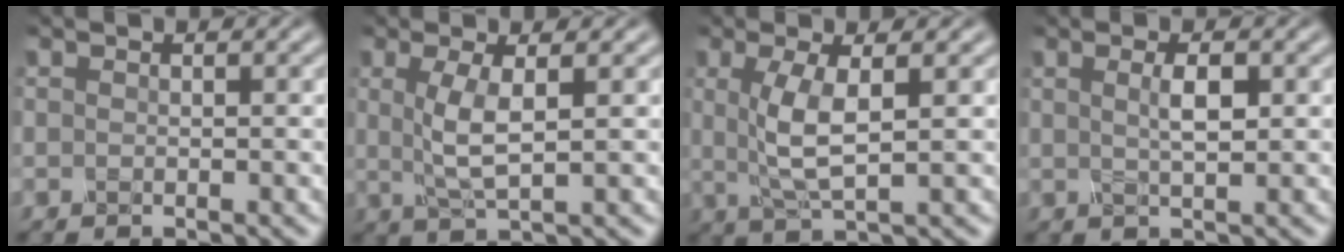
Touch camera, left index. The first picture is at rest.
{"total": 3.4, "force": [0.7, 0.7, 3.2], "torque": [-0.071, -0.003, 0.015]}
{"total": 4.2, "force": [0.7, 1.0, 4.0], "torque": [-0.084, -0.002, 0.017]}
{"total": 2.3, "force": [0.6, 0.5, 2.2], "torque": [-0.040, 0.003, 0.010]}